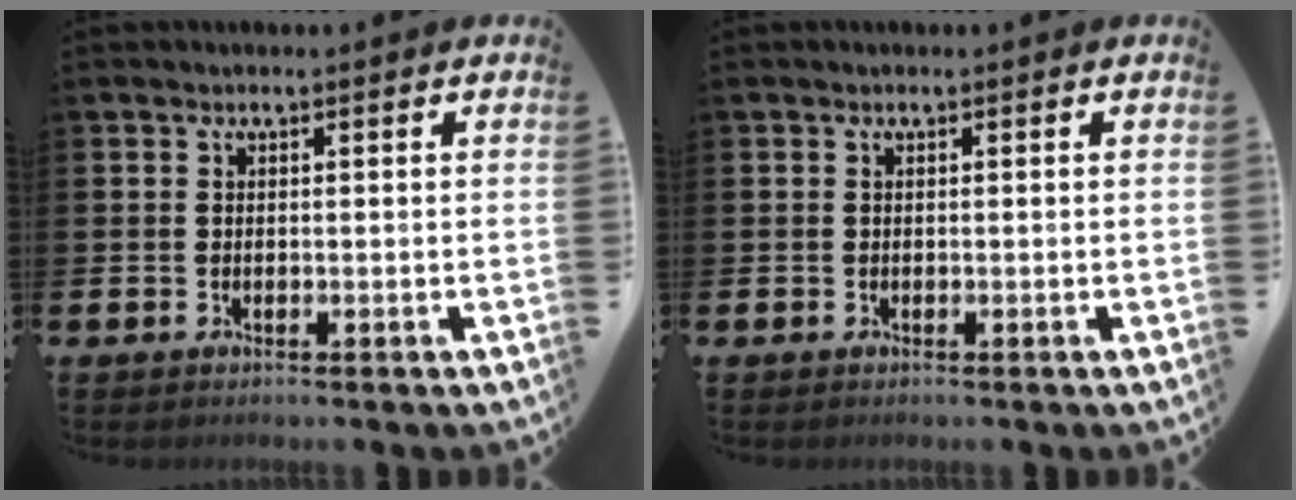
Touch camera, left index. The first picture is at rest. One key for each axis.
{"total": 0.0}